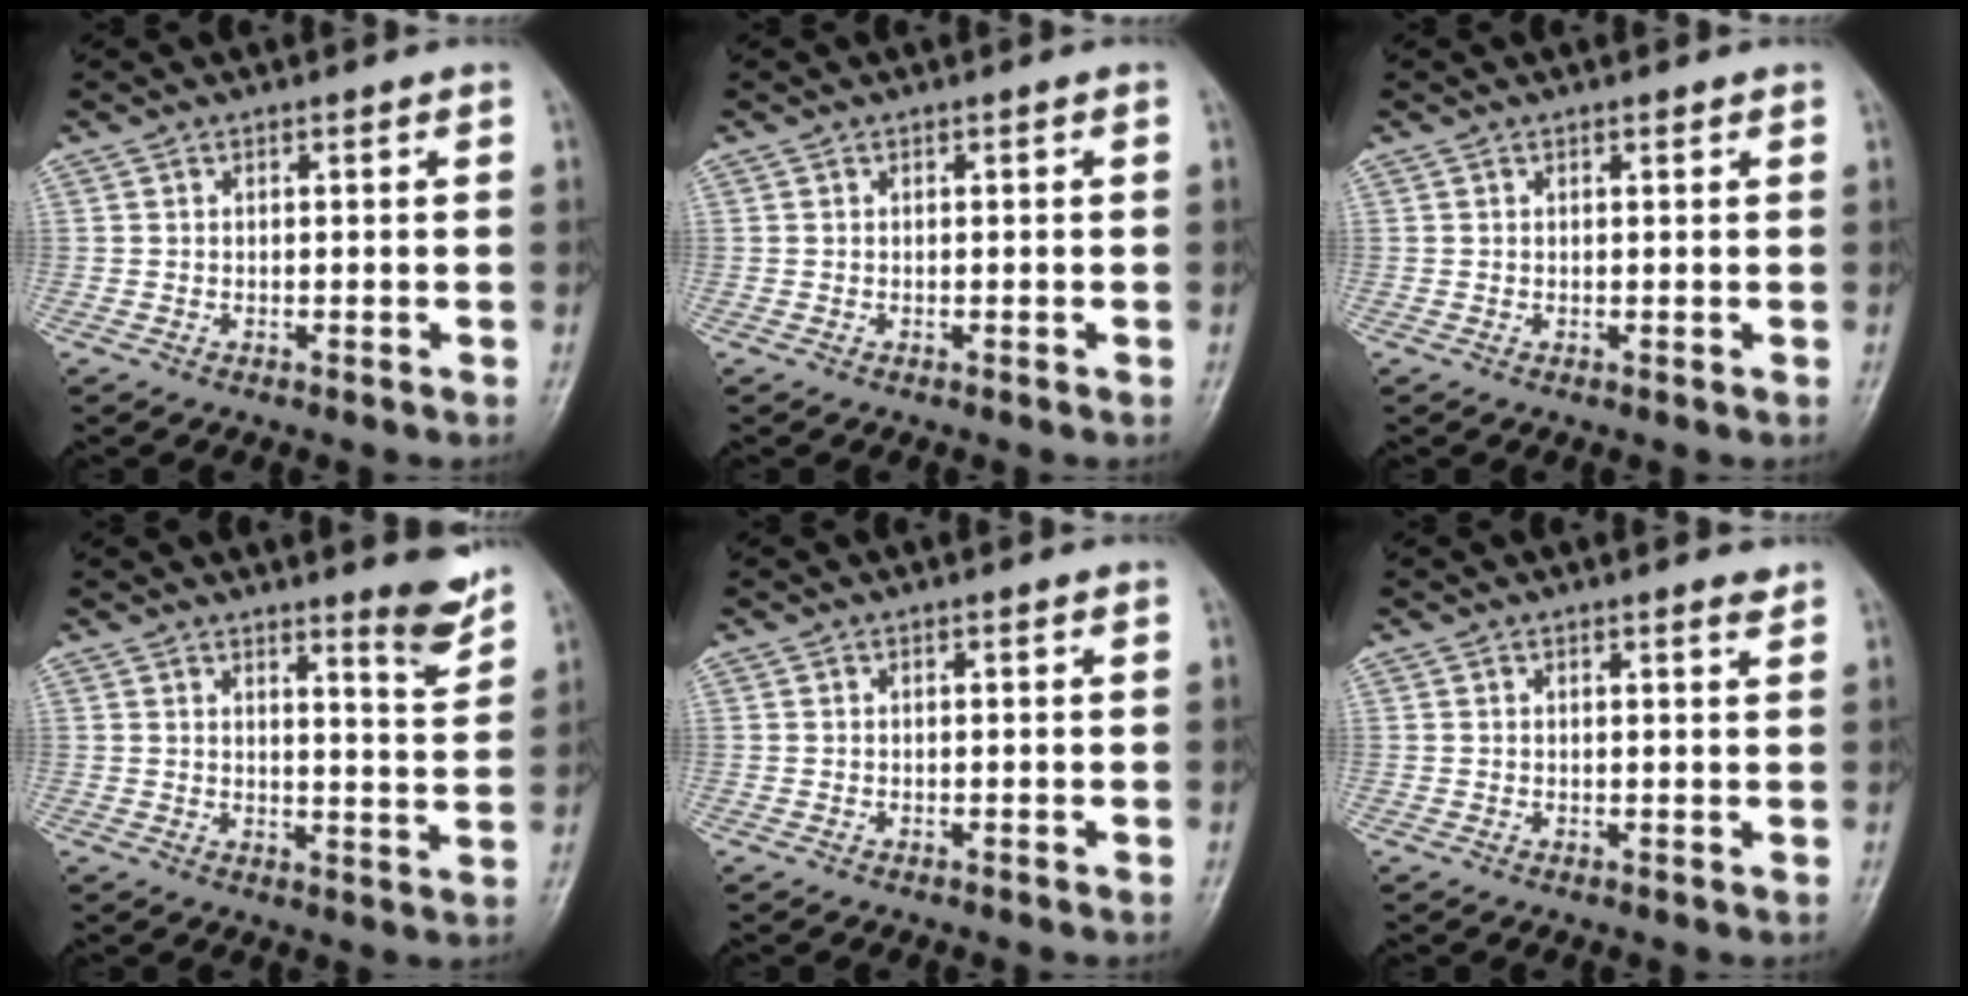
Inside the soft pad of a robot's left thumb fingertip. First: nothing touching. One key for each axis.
{"total": 0.0}
{"total": 0.6, "fx": 0.5, "fy": 0.2, "fz": 0.3, "tx": -0.008, "ty": -0.003, "tz": 0.006}
{"total": 6.4, "fx": 5.0, "fy": 0.6, "fz": 3.8, "tx": -0.039, "ty": -0.046, "tz": 0.071}
{"total": 0.0}
{"total": 1.6, "fx": 1.3, "fy": 0.3, "fz": 0.9, "tx": -0.009, "ty": -0.008, "tz": 0.017}